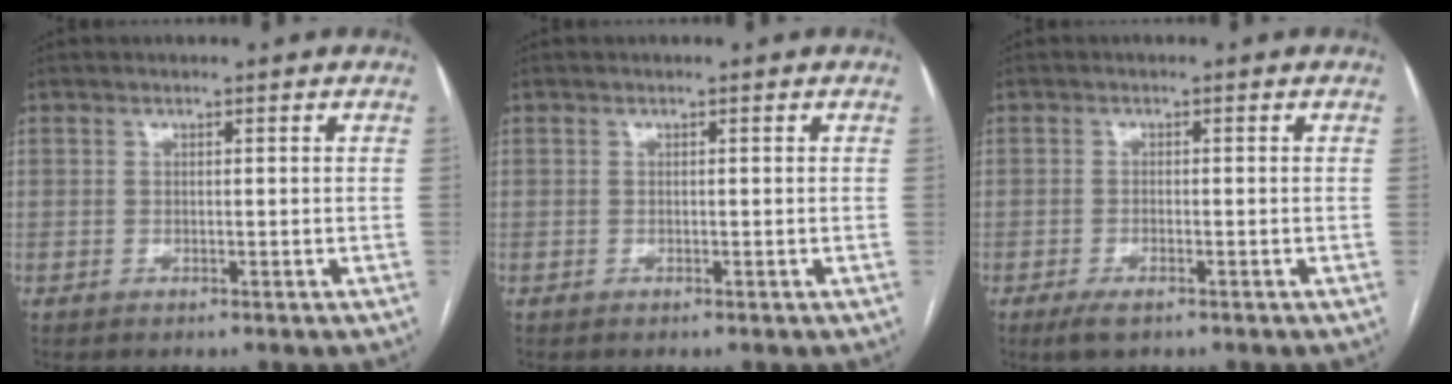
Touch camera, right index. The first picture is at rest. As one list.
[{"total": 0.0}, {"total": 2.8, "force": [-1.9, 0.8, 2.0], "torque": [-0.042, -0.004, -0.032]}]